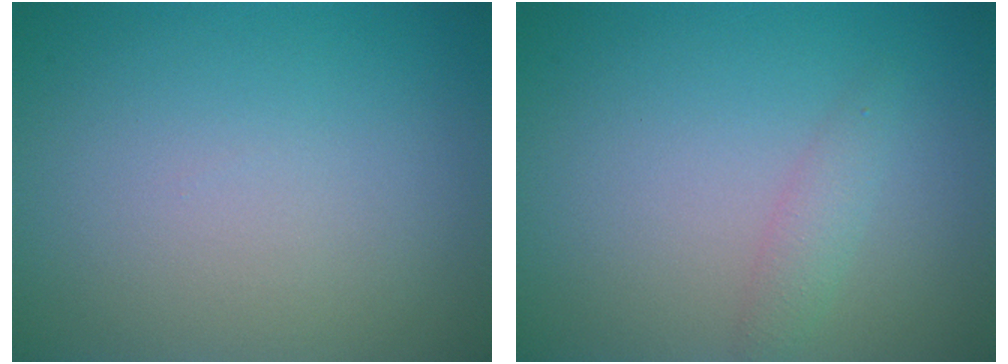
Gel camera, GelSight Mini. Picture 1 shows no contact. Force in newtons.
{"total": 1.4, "press": 1.4, "slide": 0.1}